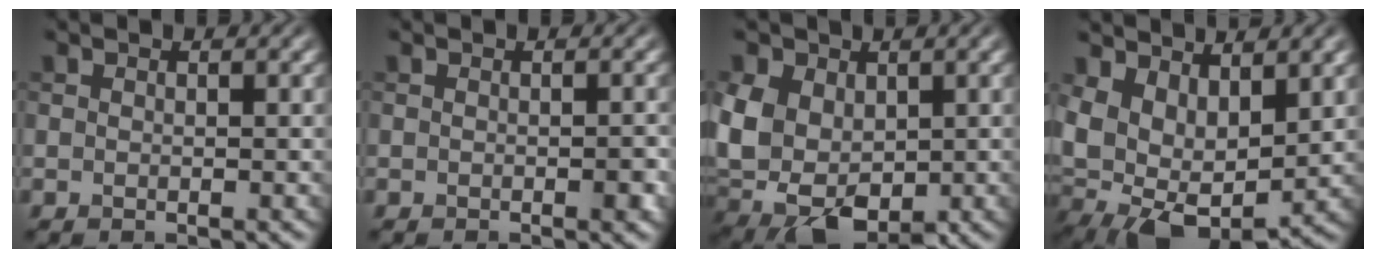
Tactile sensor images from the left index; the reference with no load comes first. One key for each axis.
{"total": 1.0, "fx": -0.3, "fy": 0.5, "fz": 0.8, "tx": -0.013, "ty": -0.004, "tz": -0.003}
{"total": 8.7, "fx": 0.4, "fy": 5.9, "fz": 6.4, "tx": -0.136, "ty": -0.007, "tz": 0.002}
{"total": 9.8, "fx": 0.7, "fy": 6.0, "fz": 7.7, "tx": -0.142, "ty": -0.021, "tz": 0.034}